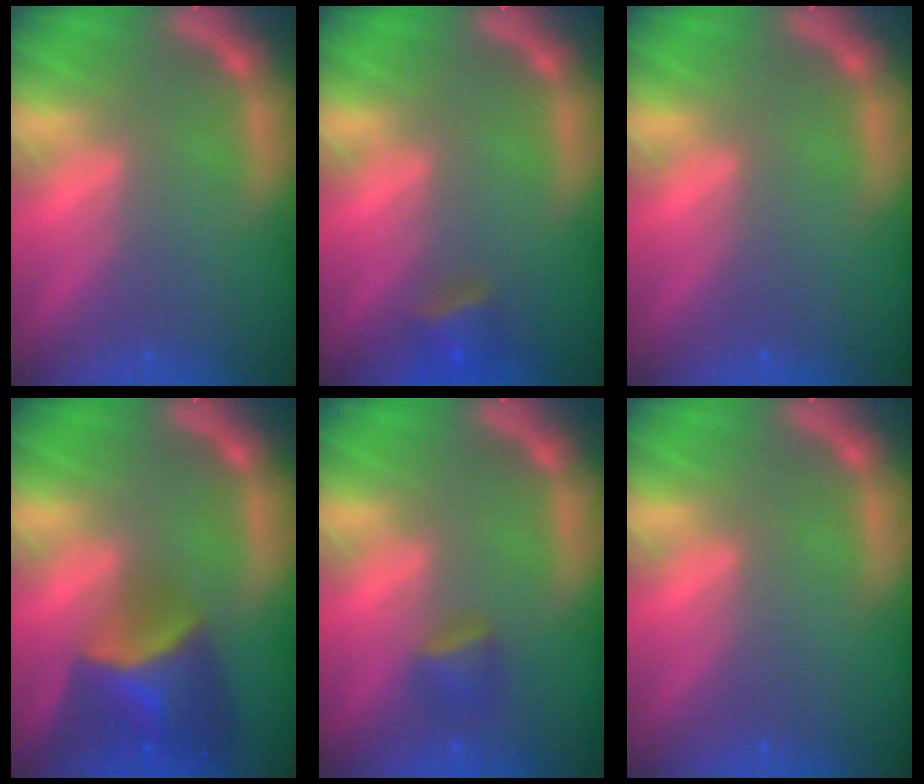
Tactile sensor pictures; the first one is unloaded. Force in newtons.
{"total": 2.4}
{"total": 0.0}
{"total": 6.9}
{"total": 1.9}
{"total": 0.0}